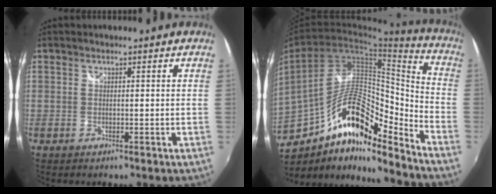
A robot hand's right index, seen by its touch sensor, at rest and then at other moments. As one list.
[{"total": 19.5, "force": [-11.1, 8.3, 13.7], "torque": [-0.255, 0.006, -0.197]}]